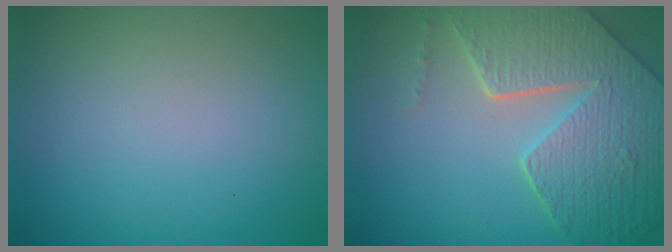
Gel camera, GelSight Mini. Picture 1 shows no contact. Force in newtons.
{"total": 8.8, "press": 6.3, "slide": 6.2}